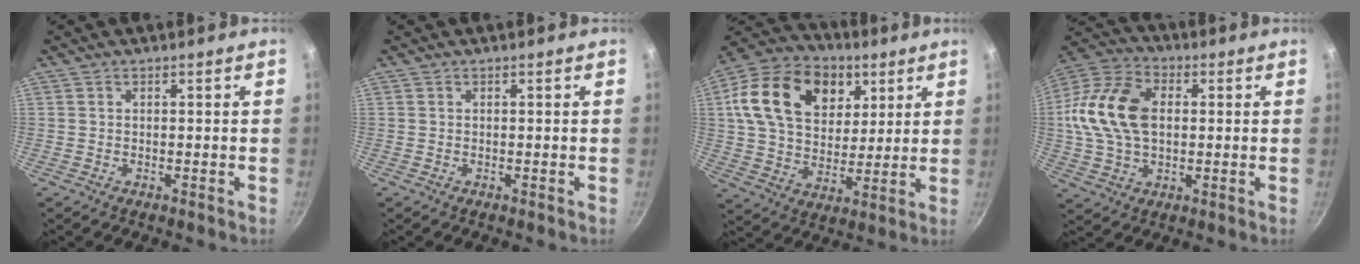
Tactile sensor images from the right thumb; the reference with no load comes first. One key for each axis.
{"total": 0.0}
{"total": 21.9, "fx": 7.7, "fy": 15.5, "fz": 13.4, "tx": -0.215, "ty": -0.003, "tz": 0.125}
{"total": 17.0, "fx": 1.5, "fy": 11.4, "fz": 12.6, "tx": -0.232, "ty": 0.025, "tz": 0.014}